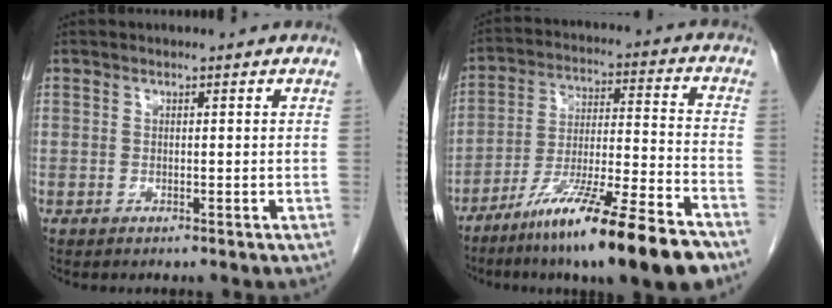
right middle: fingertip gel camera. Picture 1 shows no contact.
{"total": 18.4, "force": [-12.8, 0.4, 13.2], "torque": [-0.206, -0.028, -0.219]}